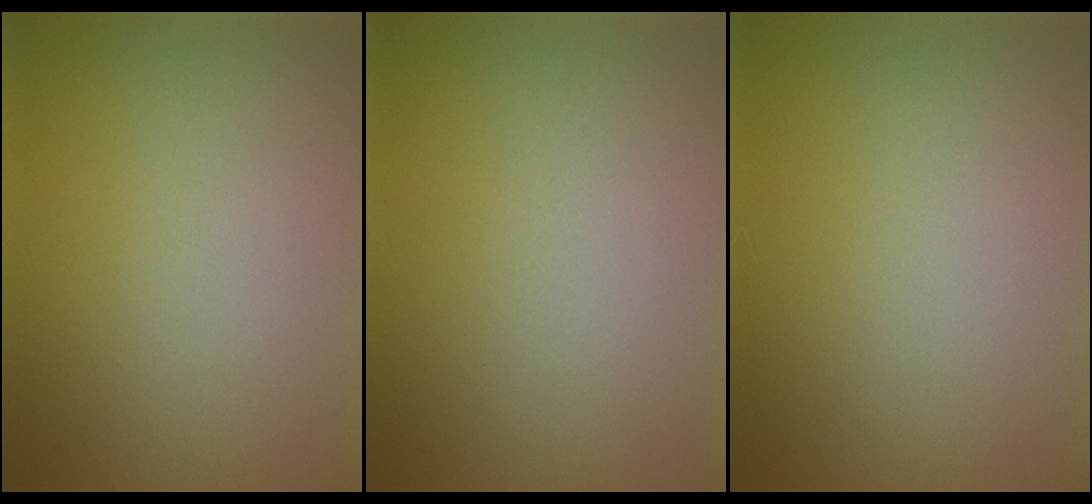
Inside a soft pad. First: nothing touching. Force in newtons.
{"total": 0.0}
{"total": 0.0}